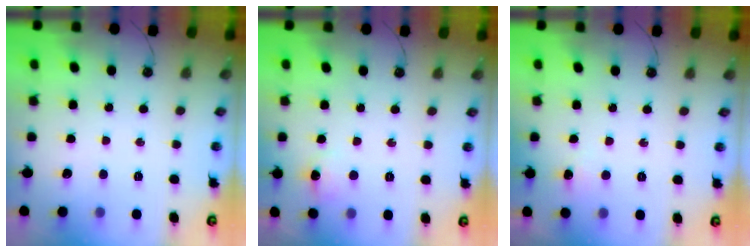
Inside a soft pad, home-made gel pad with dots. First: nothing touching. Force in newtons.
{"total": 7.4, "press": 7.3, "slide": 0.8}
{"total": 2.3, "press": 2.0, "slide": 1.0}